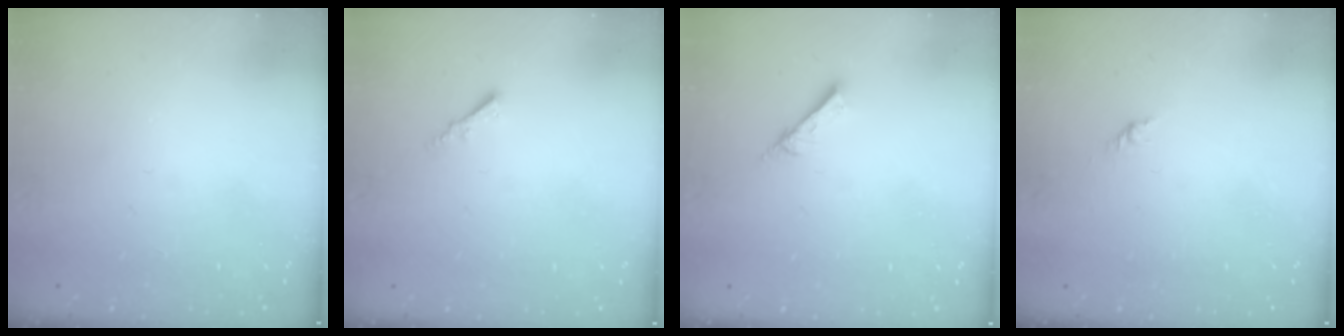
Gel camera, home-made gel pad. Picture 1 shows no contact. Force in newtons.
{"total": 1.8, "press": 1.7, "slide": 0.3}
{"total": 2.6, "press": 2.6, "slide": 0.1}
{"total": 1.7, "press": 1.6, "slide": 0.7}